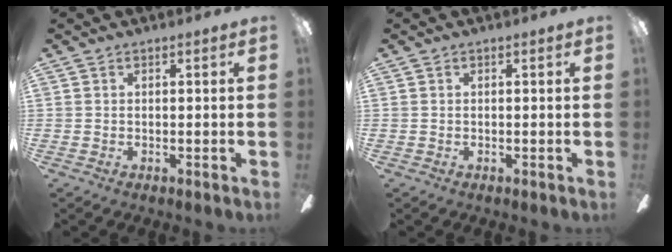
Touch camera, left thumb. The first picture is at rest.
{"total": 0.0}